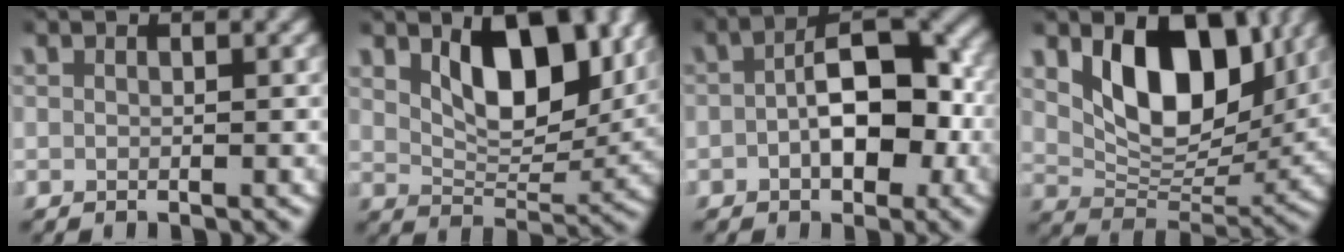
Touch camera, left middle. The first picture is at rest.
{"total": 7.4, "force": [3.5, 3.4, 5.6], "torque": [-0.087, -0.006, 0.058]}
{"total": 6.9, "force": [-0.7, 3.9, 5.7], "torque": [-0.082, 0.003, -0.008]}
{"total": 9.5, "force": [3.9, 5.5, 6.7], "torque": [-0.115, -0.010, 0.062]}